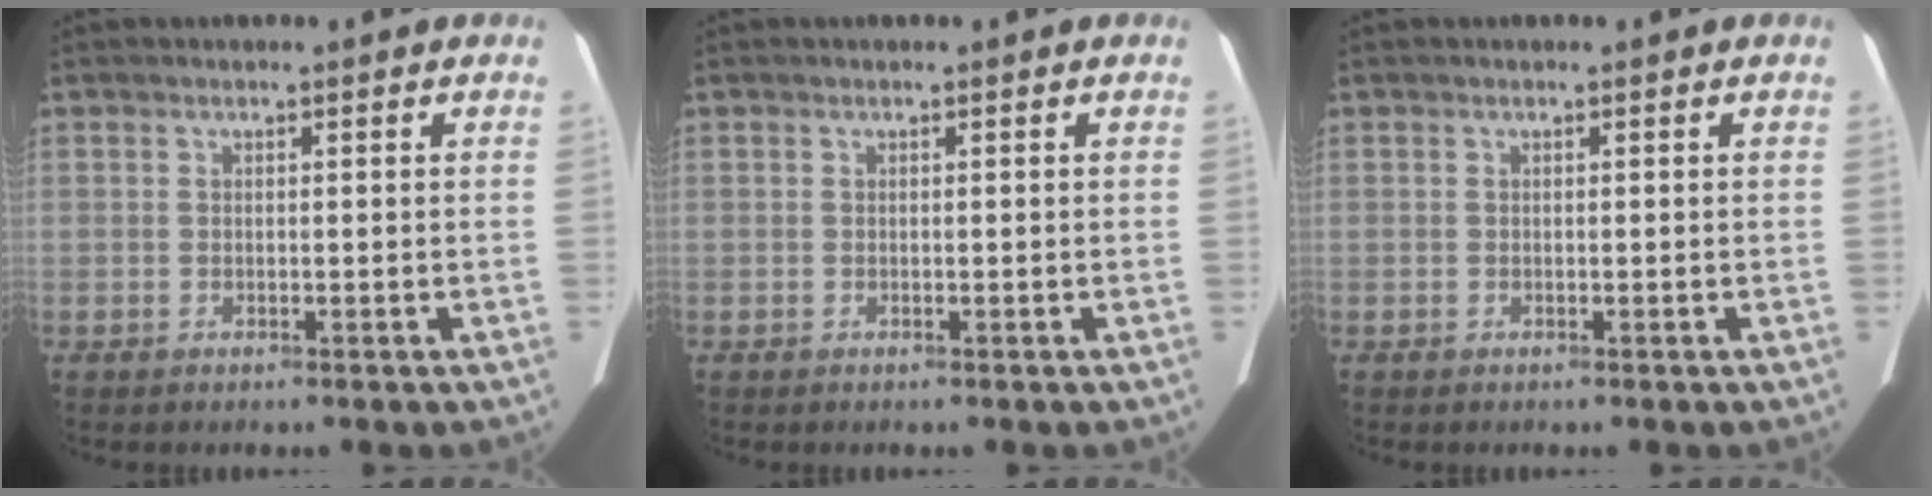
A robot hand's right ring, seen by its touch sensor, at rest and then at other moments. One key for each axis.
{"total": 0.0}
{"total": 0.0}